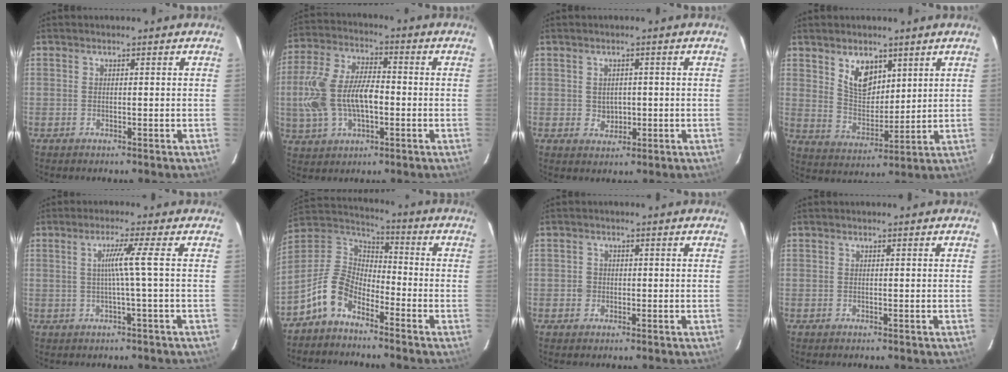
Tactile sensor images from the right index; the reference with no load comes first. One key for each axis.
{"total": 15.1, "fx": -1.9, "fy": 8.1, "fz": 12.5, "tx": -0.270, "ty": 0.009, "tz": -0.030}
{"total": 3.1, "fx": -0.1, "fy": 2.8, "fz": 1.3, "tx": -0.021, "ty": 0.005, "tz": 0.006}
{"total": 8.4, "fx": 4.6, "fy": 5.1, "fz": 4.9, "tx": -0.079, "ty": 0.003, "tz": 0.096}
{"total": 4.2, "fx": -0.1, "fy": -1.9, "fz": 3.7, "tx": -0.066, "ty": -0.006, "tz": 0.001}
{"total": 10.4, "fx": -6.4, "fy": 5.7, "fz": 5.9, "tx": -0.132, "ty": 0.025, "tz": -0.135}
{"total": 1.9, "fx": -0.4, "fy": 1.9, "fz": 0.2, "tx": -0.003, "ty": 0.003, "tz": -0.006}
{"total": 0.0}